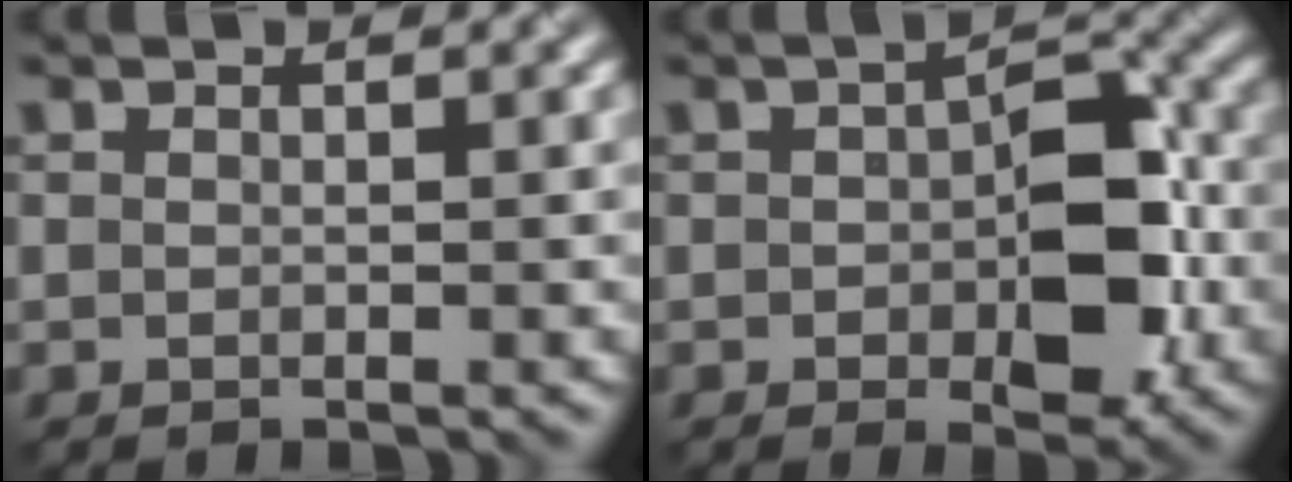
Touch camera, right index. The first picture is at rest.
{"total": 7.1, "force": [-0.8, 3.8, 6.0], "torque": [-0.081, -0.001, -0.014]}